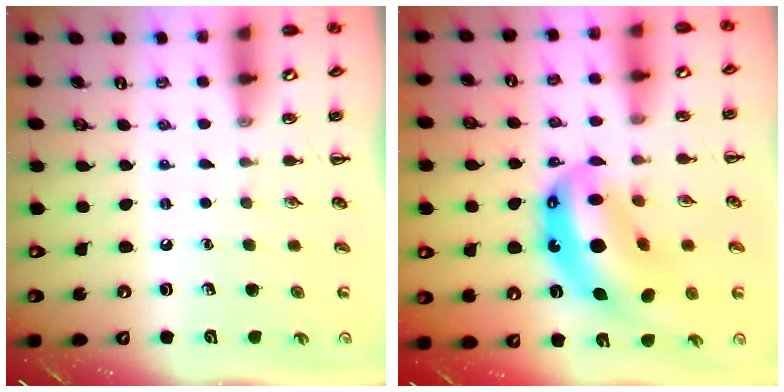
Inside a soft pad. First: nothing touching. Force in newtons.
{"total": 15.6, "press": 15.0, "slide": 4.4}